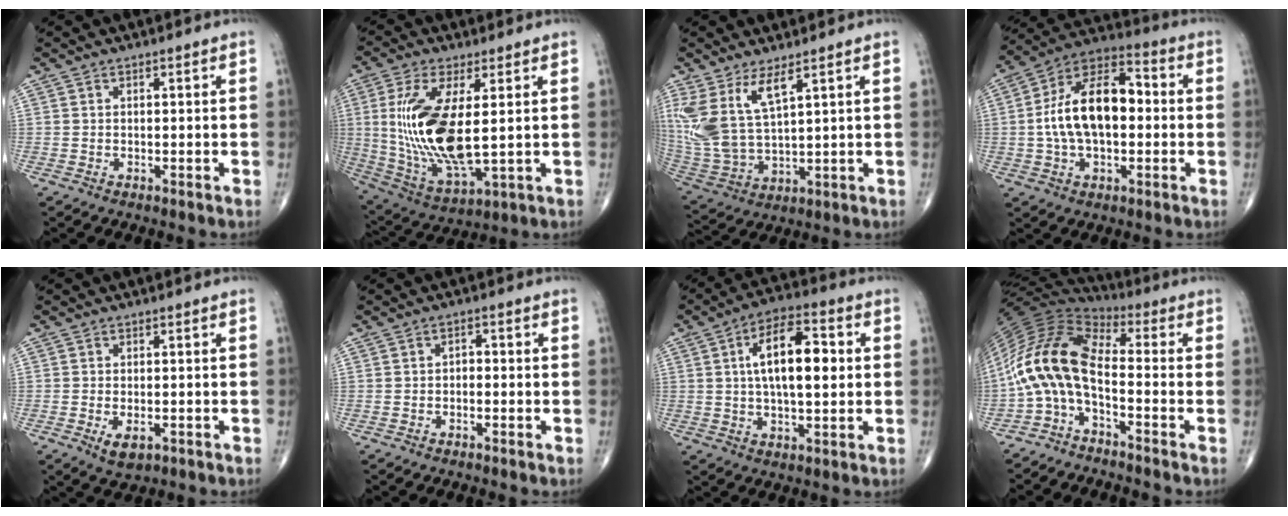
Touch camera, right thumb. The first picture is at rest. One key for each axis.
{"total": 17.7, "fx": 1.6, "fy": 6.7, "fz": 16.3, "tx": -0.343, "ty": -0.022, "tz": 0.045}
{"total": 12.0, "fx": 6.0, "fy": 4.4, "fz": 9.5, "tx": -0.212, "ty": -0.032, "tz": 0.138}
{"total": 16.9, "fx": 0.1, "fy": 9.4, "fz": 14.0, "tx": -0.236, "ty": 0.035, "tz": -0.009}
{"total": 3.8, "fx": -1.4, "fy": 2.0, "fz": 2.9, "tx": -0.048, "ty": -0.002, "tz": -0.015}
{"total": 1.6, "fx": -0.5, "fy": 1.1, "fz": 1.0, "tx": -0.007, "ty": 0.010, "tz": -0.013}
{"total": 13.8, "fx": 2.0, "fy": 6.1, "fz": 12.3, "tx": -0.195, "ty": 0.014, "tz": 0.029}
{"total": 12.3, "fx": -4.0, "fy": 5.5, "fz": 10.3, "tx": -0.212, "ty": 0.069, "tz": -0.092}